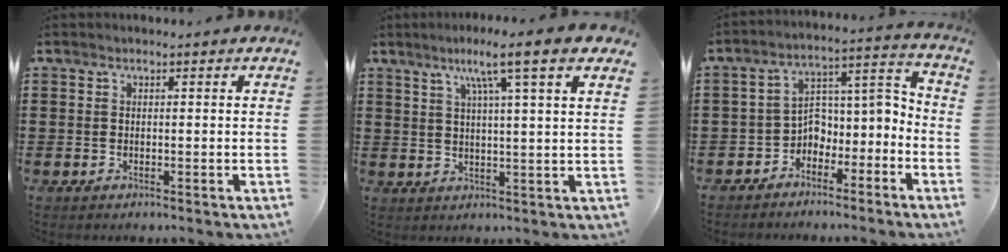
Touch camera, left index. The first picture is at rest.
{"total": 7.4, "force": [4.2, -0.4, 6.1], "torque": [-0.123, -0.008, 0.063]}
{"total": 4.8, "force": [-3.9, 2.7, 0.7], "torque": [-0.019, 0.003, -0.083]}